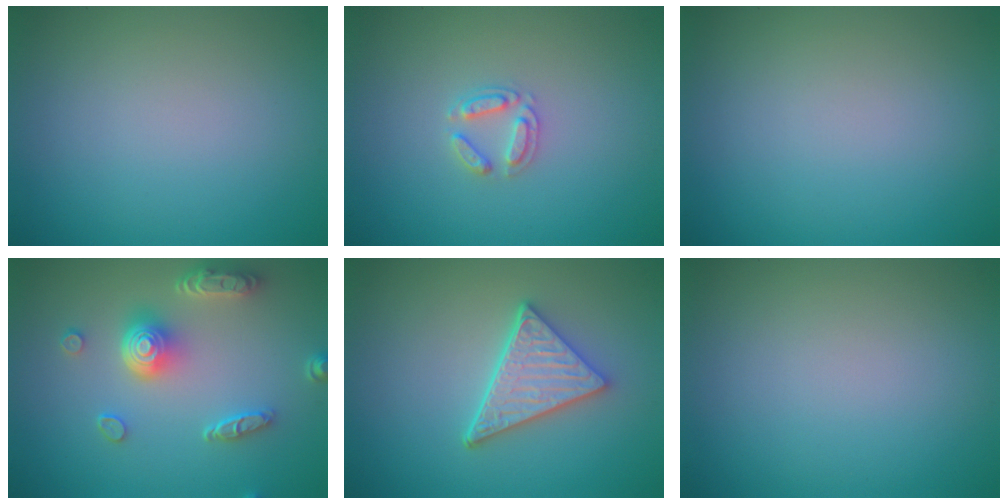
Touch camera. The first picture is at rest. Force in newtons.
{"total": 1.9, "press": 1.9, "slide": 0.3}
{"total": 0.0}
{"total": 5.1, "press": 4.1, "slide": 3.1}
{"total": 4.6, "press": 3.7, "slide": 2.8}
{"total": 0.0}